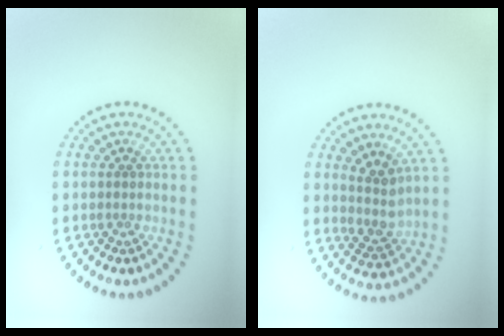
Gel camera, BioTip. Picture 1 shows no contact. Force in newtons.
{"total": 2.5, "press": 2.0, "slide": 1.6}